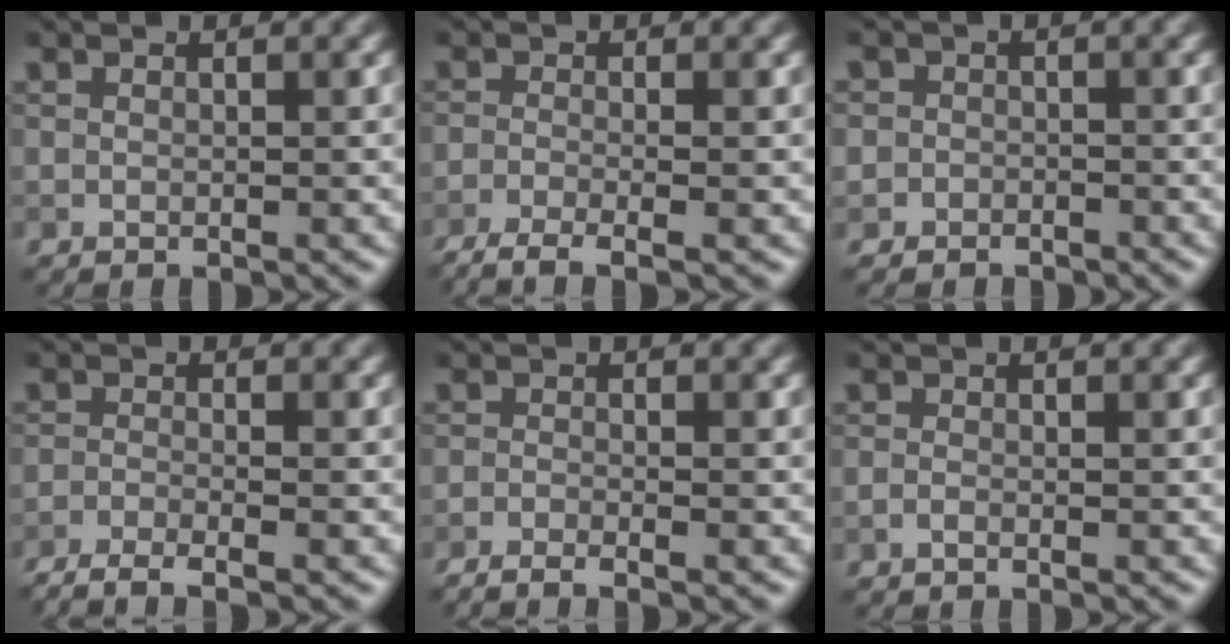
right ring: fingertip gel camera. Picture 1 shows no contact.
{"total": 4.0, "force": [-2.6, 1.1, 2.9], "torque": [-0.049, -0.009, -0.055]}
{"total": 1.5, "force": [-0.8, 1.2, -0.2], "torque": [0.030, 0.004, -0.025]}
{"total": 4.2, "force": [-3.2, 0.8, 2.6], "torque": [-0.047, -0.009, -0.067]}
{"total": 2.8, "force": [-2.0, 0.6, 1.9], "torque": [-0.032, -0.001, -0.038]}
{"total": 0.6, "force": [-0.4, 0.2, 0.5], "torque": [-0.010, -0.002, -0.009]}